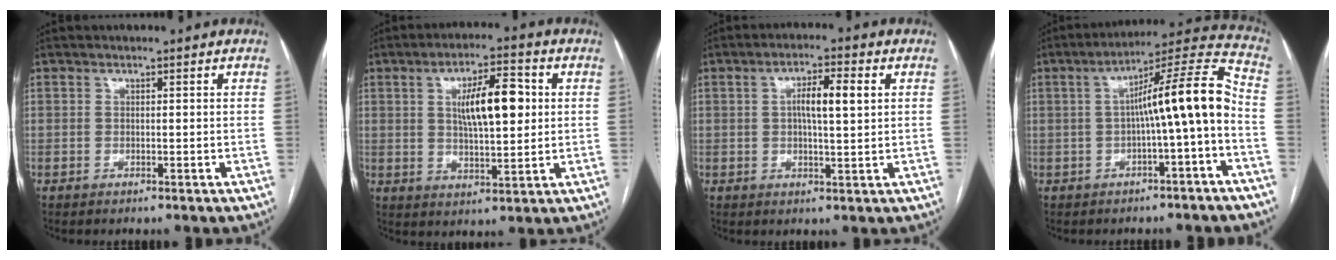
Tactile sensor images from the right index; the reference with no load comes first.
{"total": 10.0, "force": [2.1, 2.9, 9.4], "torque": [-0.160, 0.012, 0.036]}
{"total": 6.1, "force": [1.3, 1.0, 5.8], "torque": [-0.103, 0.011, 0.022]}
{"total": 12.0, "force": [-1.6, 0.1, 11.9], "torque": [-0.179, 0.035, -0.025]}